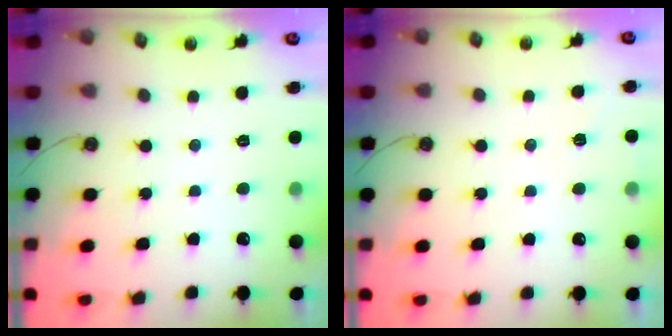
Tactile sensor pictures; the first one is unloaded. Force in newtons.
{"total": 3.6, "press": 3.4, "slide": 1.3}